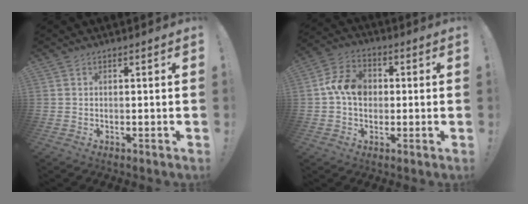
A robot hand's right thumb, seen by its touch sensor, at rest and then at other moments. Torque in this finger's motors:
{"motor_torque": [0.95, 1.48, 0.88, -0.04, 0.03]}